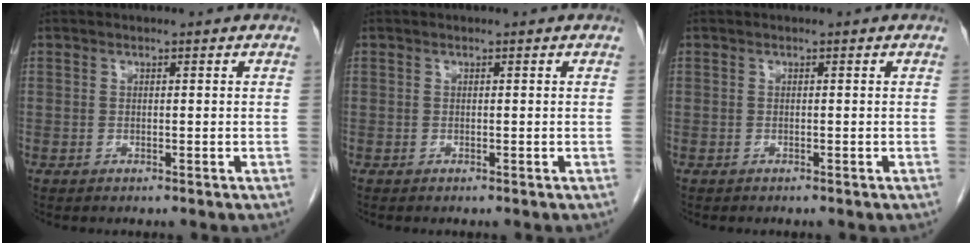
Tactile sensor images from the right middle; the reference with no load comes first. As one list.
[{"total": 0.0}, {"total": 0.0}]